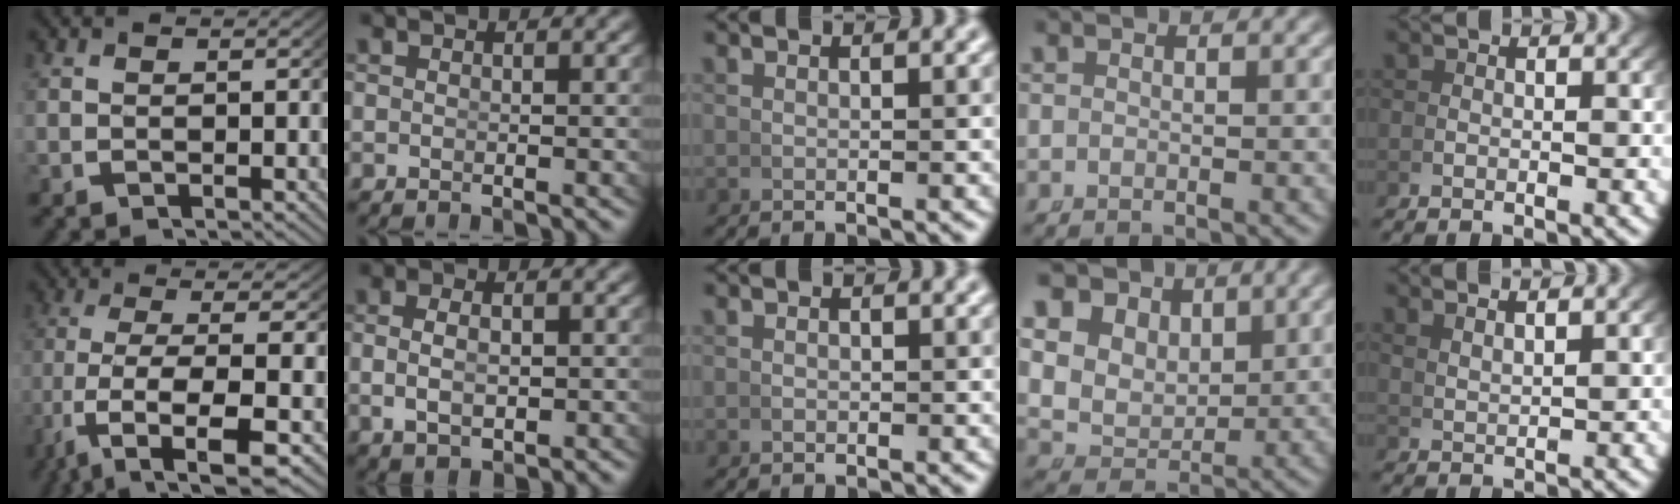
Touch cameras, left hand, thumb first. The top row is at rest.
{"thumb": {"total": 12.9, "force": [-4.0, 6.2, 10.5], "torque": [-0.236, -0.055, -0.025]}, "index": {"total": 3.1, "force": [-0.6, 1.5, 2.6], "torque": [-0.045, -0.011, 0.001]}, "ring": {"total": 12.7, "force": [3.1, 10.6, 6.3], "torque": [-0.153, -0.013, 0.043]}, "little": {"total": 3.2, "force": [3.1, -0.5, 0.9], "torque": [-0.006, 0.005, 0.062]}}